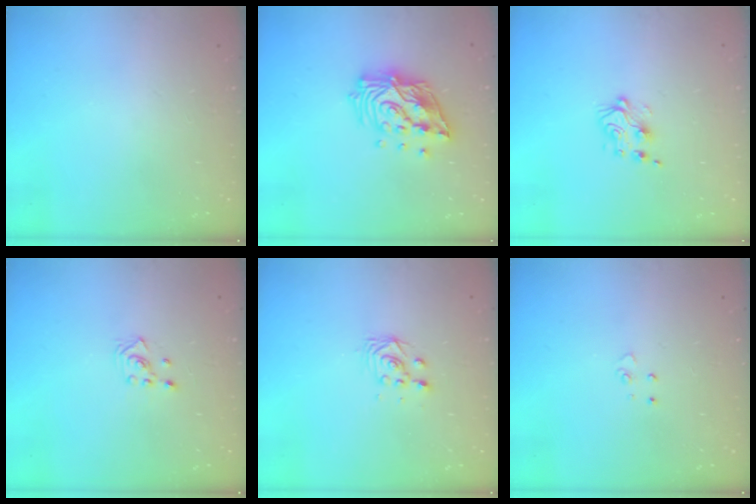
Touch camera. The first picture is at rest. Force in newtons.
{"total": 17.9, "press": 17.8, "slide": 2.1}
{"total": 5.9, "press": 5.9, "slide": 0.5}
{"total": 2.5, "press": 2.3, "slide": 1.0}
{"total": 2.8, "press": 2.5, "slide": 1.3}
{"total": 3.6, "press": 3.6, "slide": 0.4}